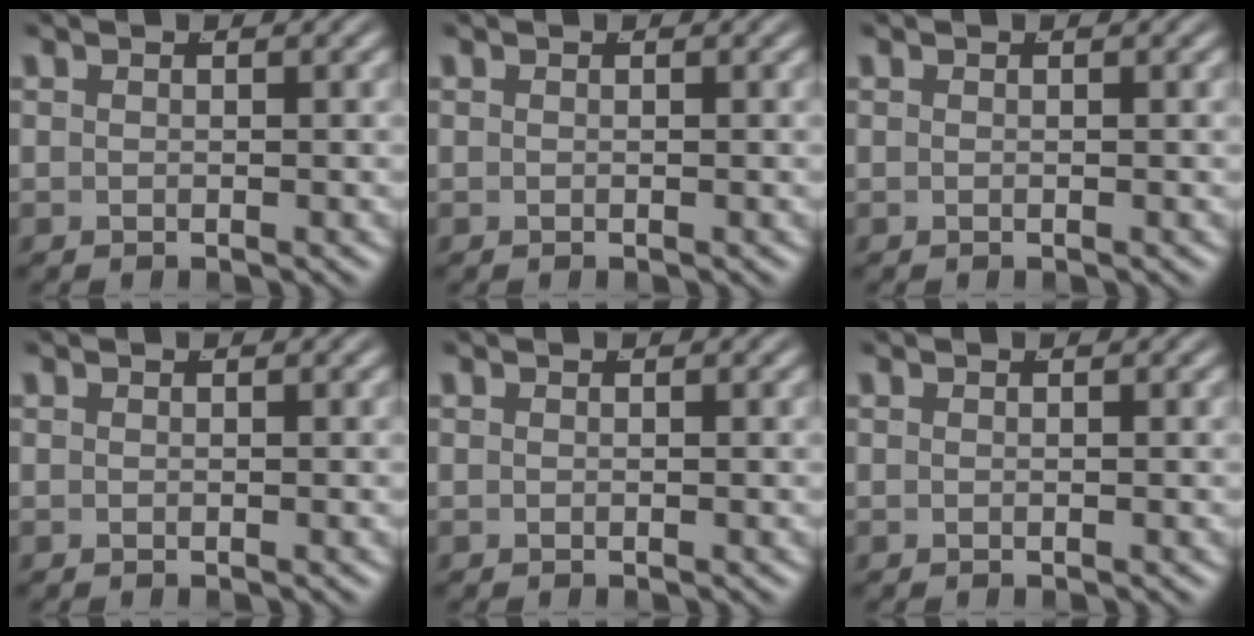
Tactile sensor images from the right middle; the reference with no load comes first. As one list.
[{"total": 0.0}, {"total": 0.0}, {"total": 0.0}, {"total": 0.0}, {"total": 0.0}]